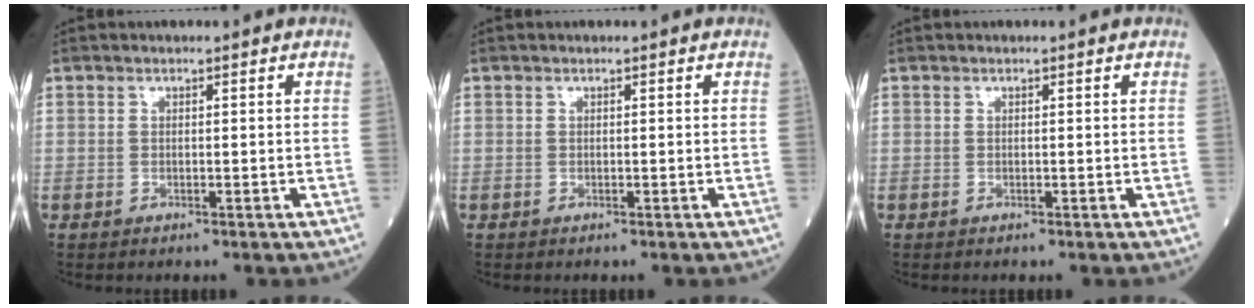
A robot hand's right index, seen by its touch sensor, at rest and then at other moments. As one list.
[{"total": 0.0}, {"total": 0.0}]